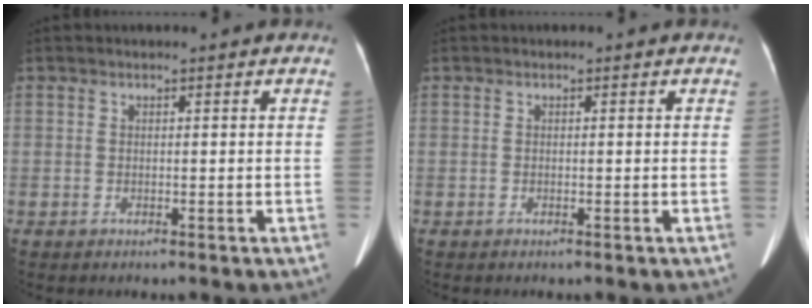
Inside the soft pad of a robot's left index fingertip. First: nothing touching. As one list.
[{"total": 0.0}]